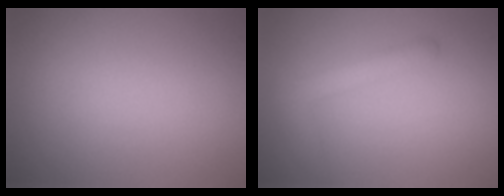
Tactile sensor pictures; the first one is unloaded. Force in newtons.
{"total": 2.0, "press": 2.0, "slide": 0.2}